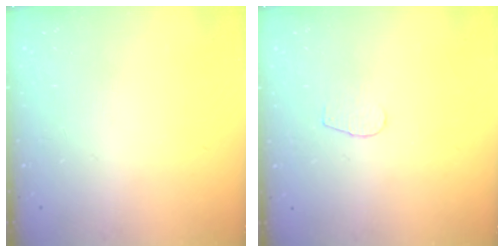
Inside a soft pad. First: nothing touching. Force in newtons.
{"total": 3.7, "press": 3.7, "slide": 0.4}